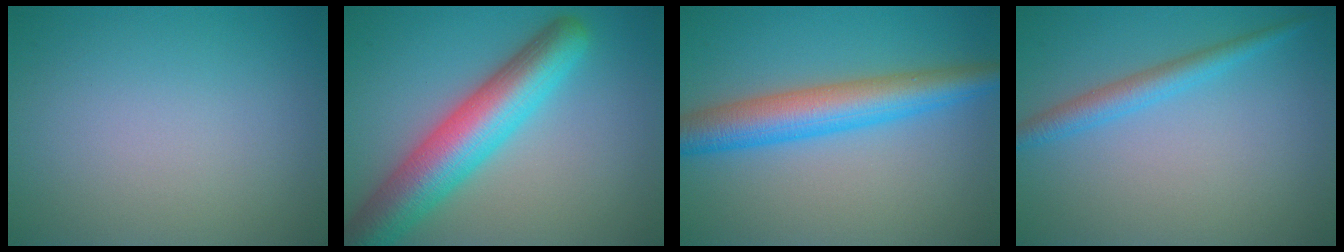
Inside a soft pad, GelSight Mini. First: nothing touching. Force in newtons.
{"total": 8.6, "press": 8.5, "slide": 0.5}
{"total": 6.3, "press": 6.3, "slide": 0.1}
{"total": 2.5, "press": 2.5, "slide": 0.1}